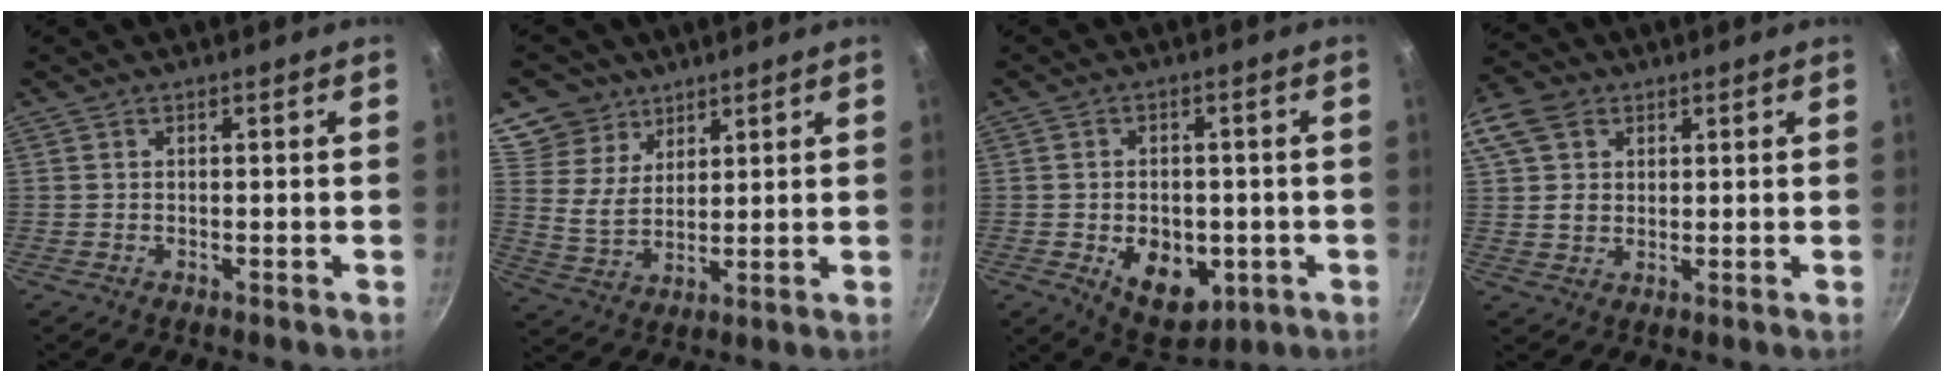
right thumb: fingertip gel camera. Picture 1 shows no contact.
{"total": 8.9, "force": [6.0, 6.3, 1.8], "torque": [-0.004, -0.032, 0.111]}
{"total": 11.2, "force": [-2.8, 7.6, 7.7], "torque": [-0.077, -0.004, -0.024]}
{"total": 11.6, "force": [4.8, 8.9, 5.9], "torque": [-0.121, 0.005, 0.084]}